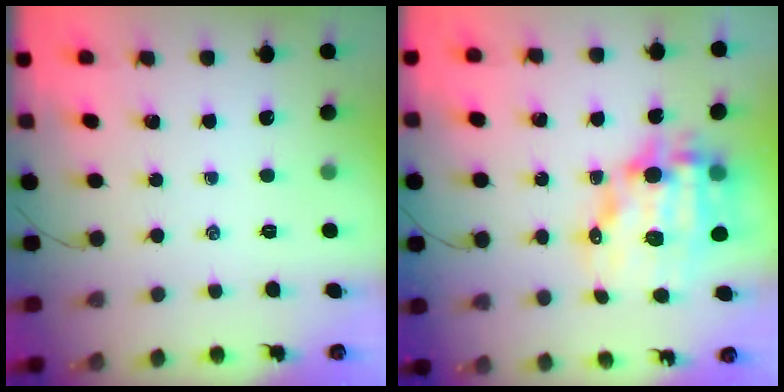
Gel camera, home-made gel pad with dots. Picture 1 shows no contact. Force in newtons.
{"total": 15.0, "press": 14.6, "slide": 3.4}